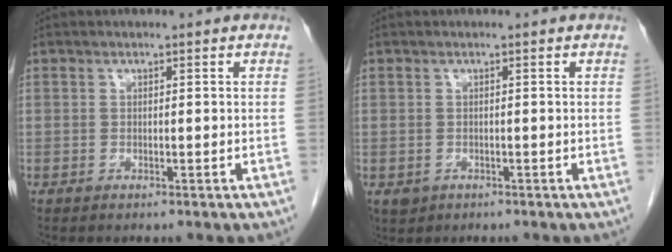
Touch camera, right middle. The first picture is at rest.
{"total": 1.8, "force": [-0.7, 1.6, 0.5], "torque": [-0.009, 0.002, -0.001]}